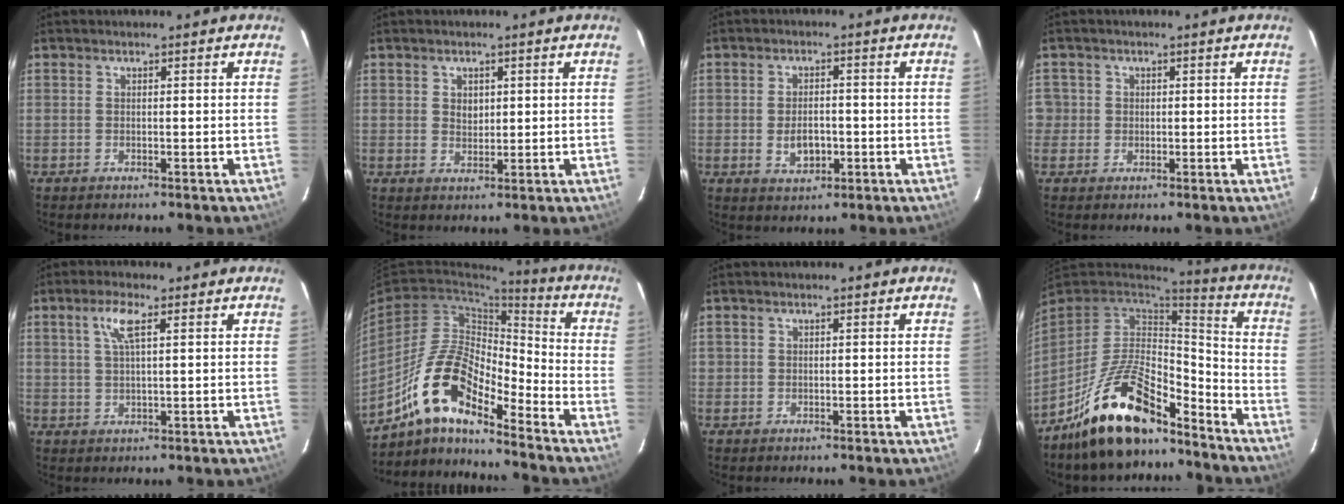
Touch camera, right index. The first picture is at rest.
{"total": 2.4, "force": [0.7, 1.9, 1.1], "torque": [-0.015, 0.004, 0.013]}
{"total": 4.8, "force": [-1.1, 3.1, 3.4], "torque": [-0.063, -0.001, -0.012]}
{"total": 2.7, "force": [-0.3, 2.7, 0.0], "torque": [0.009, 0.016, -0.003]}
{"total": 4.4, "force": [1.9, 1.1, 3.9], "torque": [-0.077, 0.007, 0.036]}
{"total": 13.9, "force": [-10.0, 3.9, 8.9], "torque": [-0.169, 0.008, -0.197]}
{"total": 0.6, "force": [0.0, 0.6, -0.1], "torque": [0.004, 0.001, -0.001]}
{"total": 19.2, "force": [-13.5, 7.0, 11.6], "torque": [-0.236, -0.002, -0.234]}